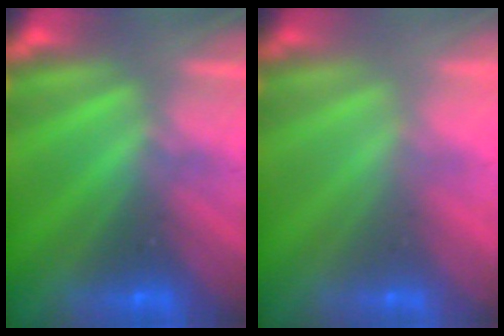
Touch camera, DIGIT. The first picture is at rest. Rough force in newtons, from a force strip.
{"total": 2.1}